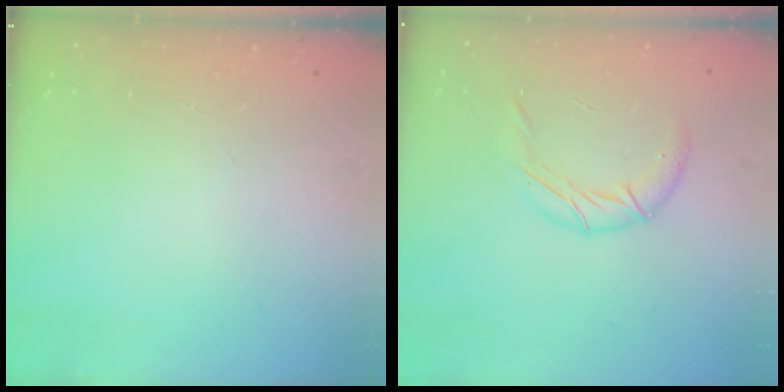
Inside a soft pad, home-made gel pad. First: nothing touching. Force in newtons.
{"total": 9.5, "press": 9.4, "slide": 1.1}